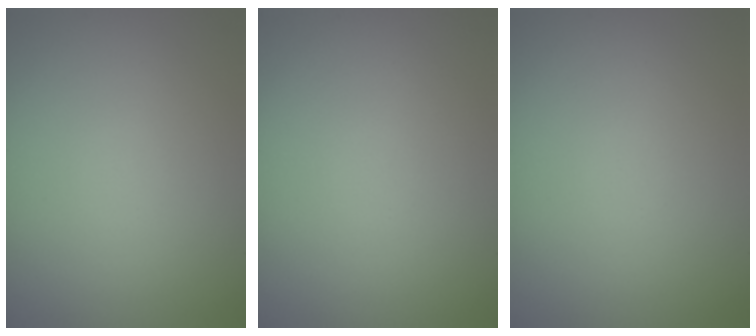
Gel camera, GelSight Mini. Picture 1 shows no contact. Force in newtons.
{"total": 0.0}
{"total": 0.0}